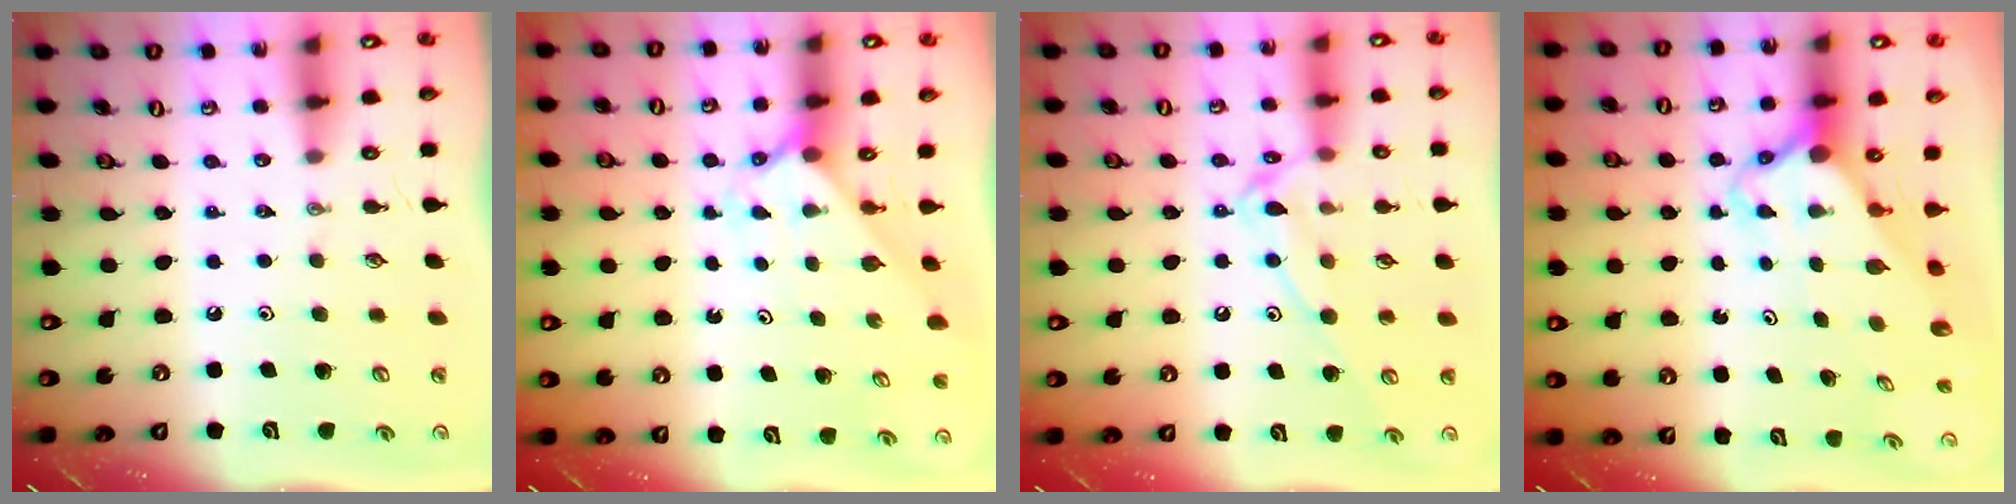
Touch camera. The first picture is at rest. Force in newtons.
{"total": 2.3, "press": 2.3, "slide": 0.2}
{"total": 12.1, "press": 12.1, "slide": 0.7}
{"total": 3.8, "press": 3.8, "slide": 0.2}